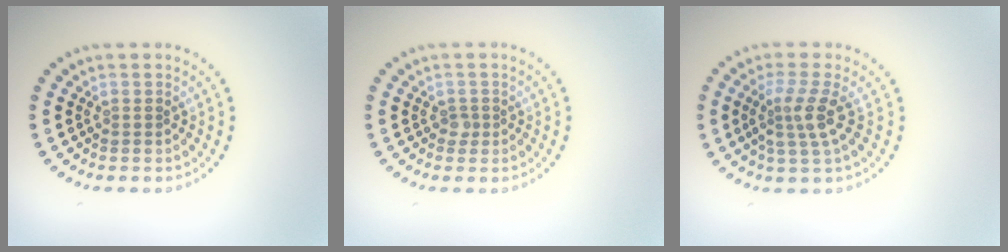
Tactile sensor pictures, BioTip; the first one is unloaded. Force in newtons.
{"total": 0.8, "press": 0.5, "slide": 0.6}
{"total": 3.0, "press": 2.4, "slide": 1.9}